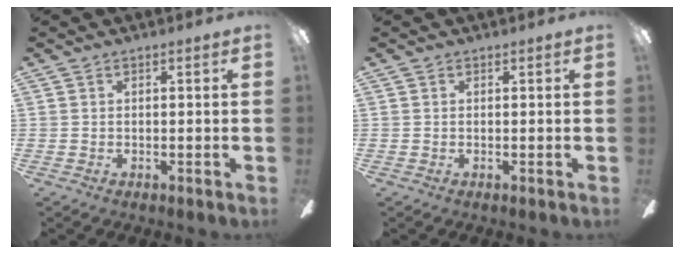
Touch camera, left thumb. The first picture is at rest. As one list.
[{"total": 0.0}]